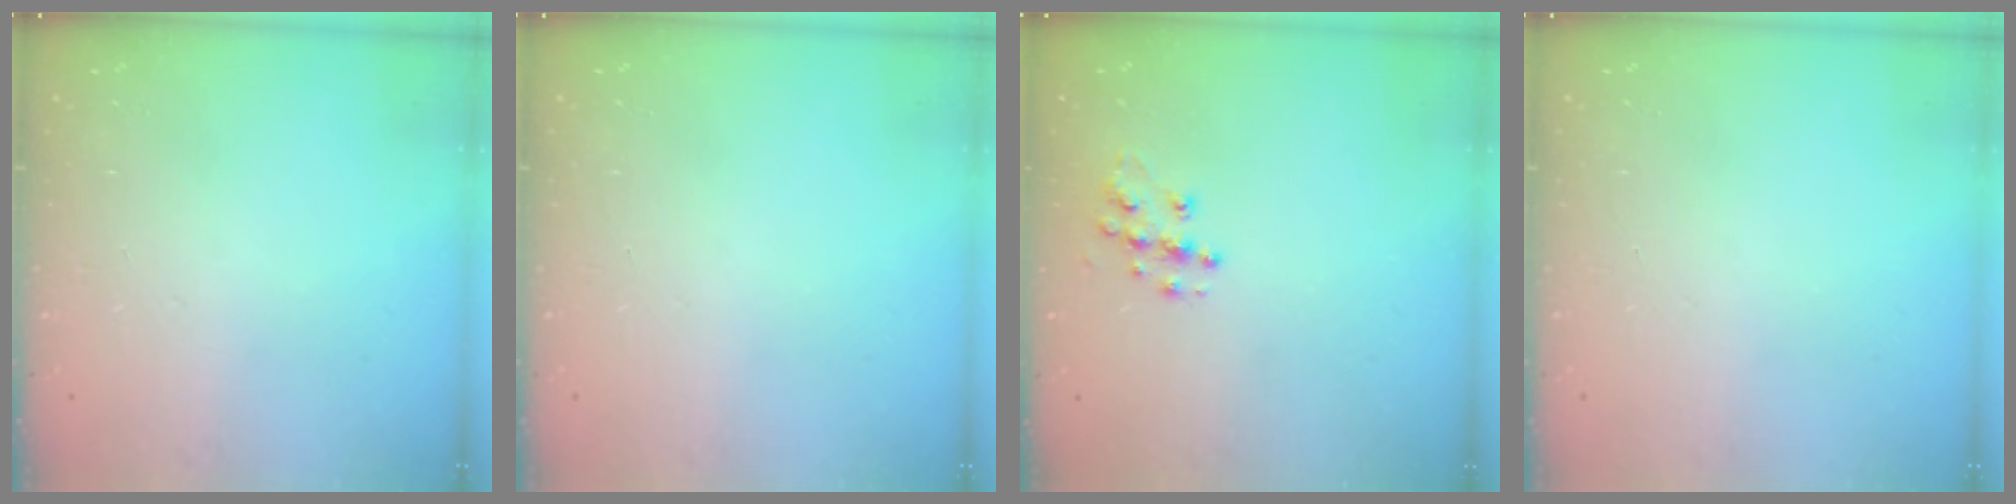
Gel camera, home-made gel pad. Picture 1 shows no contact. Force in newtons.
{"total": 0.0}
{"total": 9.9, "press": 9.9, "slide": 0.7}
{"total": 0.0}